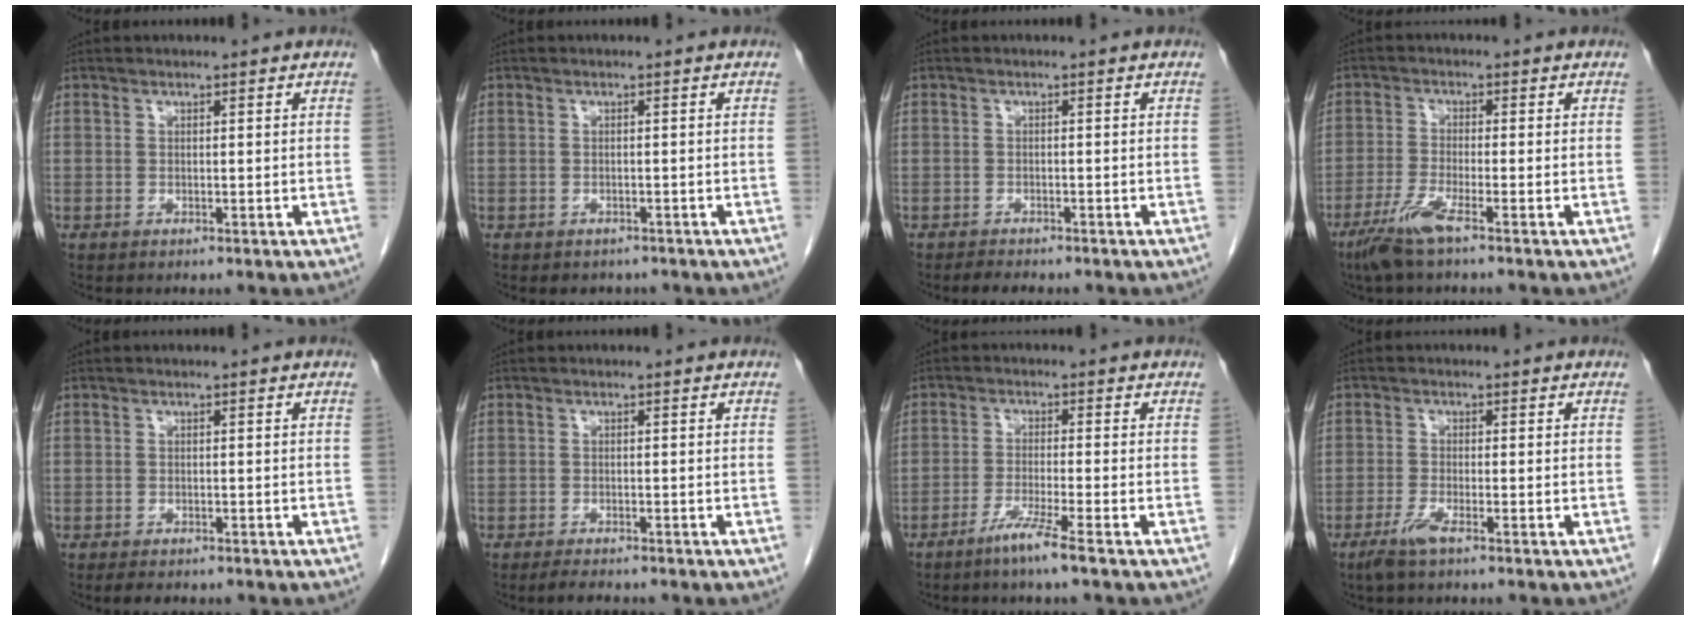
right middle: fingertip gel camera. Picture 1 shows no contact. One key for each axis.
{"total": 2.4, "fx": -2.0, "fy": 1.4, "fz": 0.3, "tx": -0.005, "ty": 0.003, "tz": -0.025}
{"total": 2.3, "fx": -2.0, "fy": 0.6, "fz": 0.9, "tx": -0.022, "ty": -0.006, "tz": -0.027}
{"total": 5.2, "fx": -3.4, "fy": 0.0, "fz": 3.9, "tx": -0.084, "ty": -0.013, "tz": -0.072}
{"total": 2.5, "fx": -2.1, "fy": 1.0, "fz": 1.1, "tx": -0.021, "ty": -0.005, "tz": -0.025}
{"total": 2.6, "fx": -2.3, "fy": 0.6, "fz": 1.2, "tx": -0.026, "ty": -0.007, "tz": -0.034}
{"total": 4.5, "fx": -3.0, "fy": -1.0, "fz": 3.2, "tx": -0.065, "ty": -0.011, "tz": -0.061}
{"total": 2.8, "fx": -2.0, "fy": 0.1, "fz": 2.1, "tx": -0.051, "ty": -0.007, "tz": -0.042}